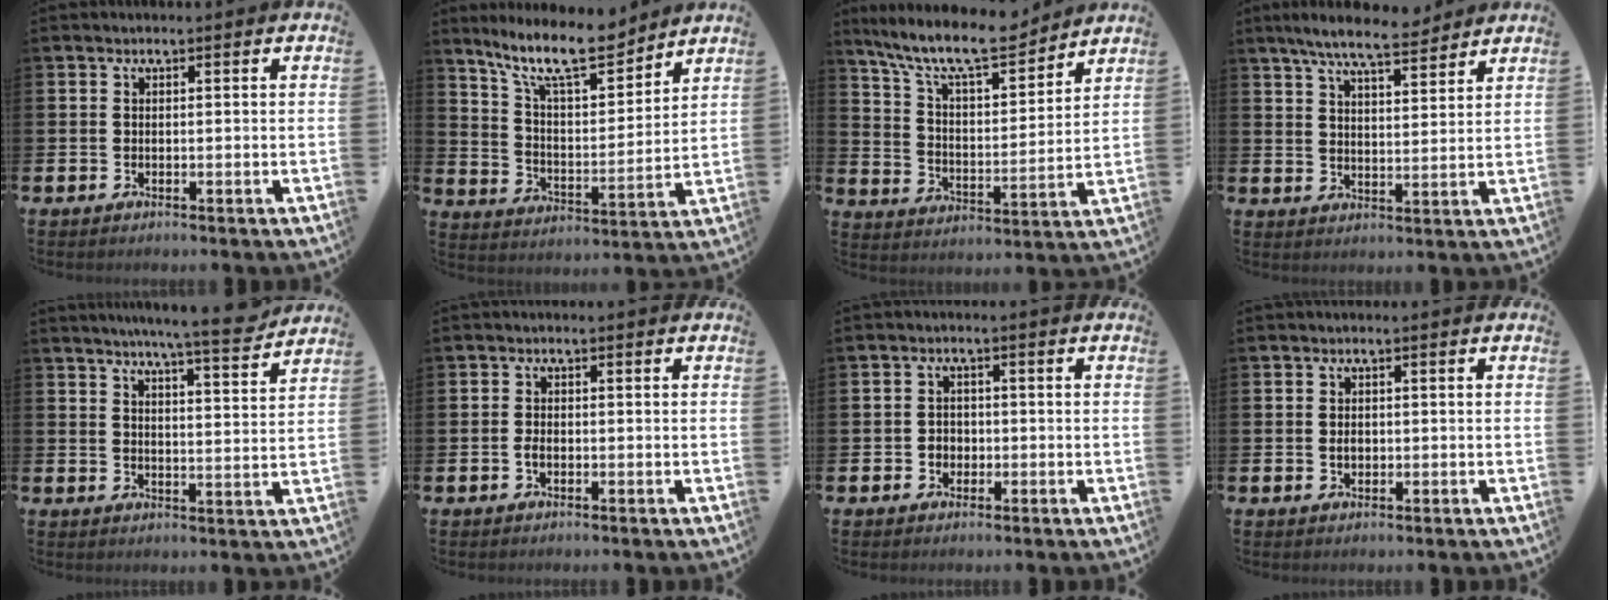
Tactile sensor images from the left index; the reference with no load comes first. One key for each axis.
{"total": 12.0, "fx": 10.1, "fy": 2.8, "fz": 5.8, "tx": -0.133, "ty": -0.051, "tz": 0.180}
{"total": 11.5, "fx": 10.2, "fy": 2.4, "fz": 4.8, "tx": -0.118, "ty": -0.064, "tz": 0.178}
{"total": 7.5, "fx": 6.8, "fy": 1.2, "fz": 2.9, "tx": -0.062, "ty": -0.026, "tz": 0.121}
{"total": 7.5, "fx": 6.9, "fy": -0.2, "fz": 2.9, "tx": -0.055, "ty": -0.037, "tz": 0.119}
{"total": 1.4, "fx": -0.5, "fy": 0.9, "fz": 1.0, "tx": -0.019, "ty": 0.003, "tz": -0.012}
{"total": 1.9, "fx": -0.6, "fy": 1.8, "fz": 0.5, "tx": -0.005, "ty": 0.003, "tz": -0.016}
{"total": 1.2, "fx": -0.1, "fy": 0.9, "fz": 0.8, "tx": -0.009, "ty": 0.005, "tz": -0.006}